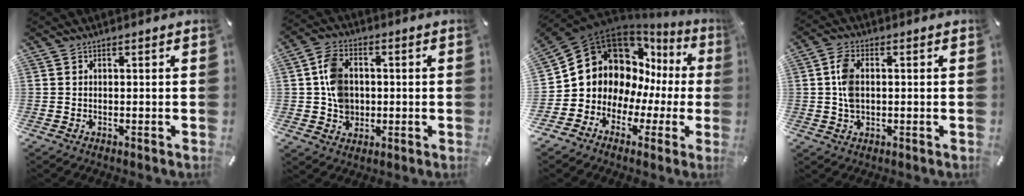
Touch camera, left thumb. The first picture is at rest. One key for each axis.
{"total": 8.7, "fx": 0.2, "fy": 7.4, "fz": 4.6, "tx": -0.099, "ty": 0.009, "tz": 0.006}
{"total": 13.4, "fx": 4.6, "fy": 11.7, "fz": 4.6, "tx": -0.086, "ty": -0.054, "tz": 0.099}
{"total": 5.9, "fx": 0.5, "fy": 3.7, "fz": 4.6, "tx": -0.098, "ty": 0.001, "tz": 0.005}